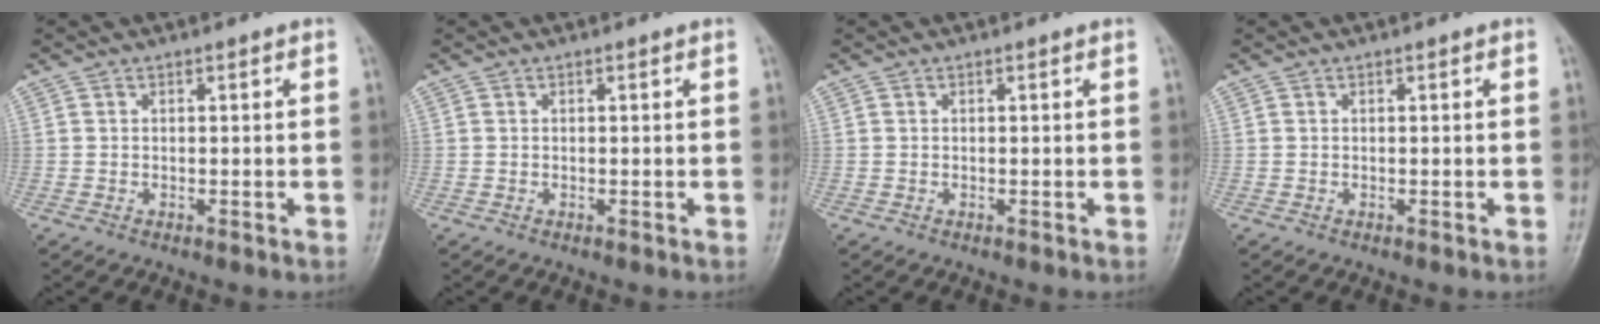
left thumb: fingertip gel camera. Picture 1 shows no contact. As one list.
[{"total": 0.0}, {"total": 0.0}, {"total": 0.0}]